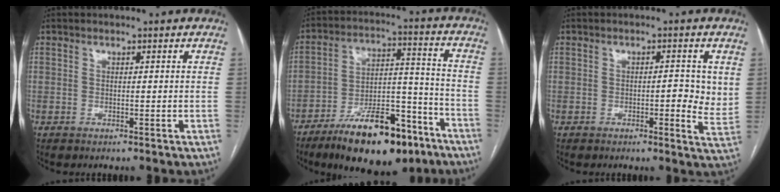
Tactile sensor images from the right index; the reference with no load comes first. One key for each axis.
{"total": 18.4, "fx": -12.6, "fy": 6.2, "fz": 11.9, "tx": -0.179, "ty": 0.030, "tz": -0.202}
{"total": 5.0, "fx": 0.3, "fy": 1.5, "fz": 4.8, "tx": -0.057, "ty": -0.003, "tz": 0.000}